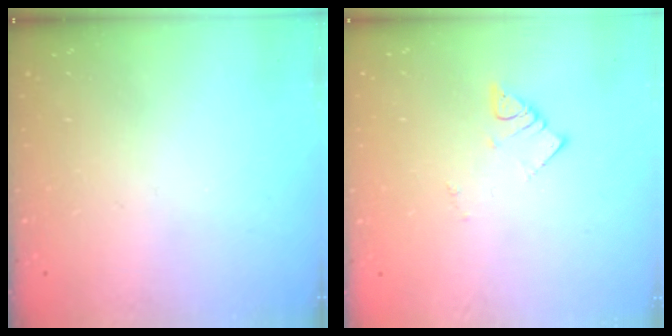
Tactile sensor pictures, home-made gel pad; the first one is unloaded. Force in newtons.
{"total": 2.6, "press": 2.6, "slide": 0.1}